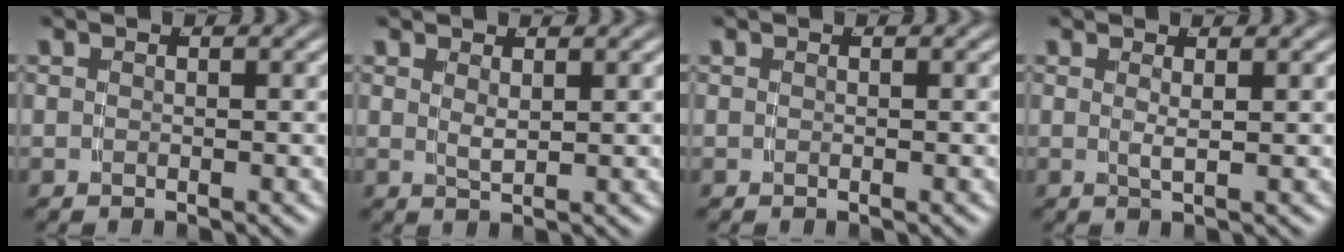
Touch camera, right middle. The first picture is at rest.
{"total": 1.4, "force": [1.0, -0.5, 0.9], "torque": [-0.015, -0.005, 0.025]}
{"total": 0.0}
{"total": 1.3, "force": [0.4, -0.8, 0.9], "torque": [-0.020, -0.008, 0.014]}